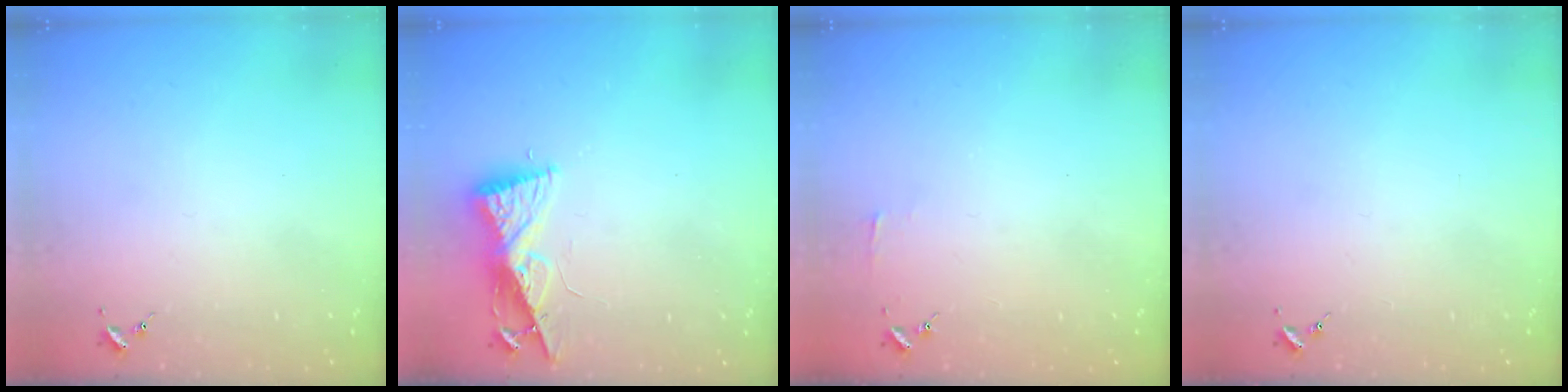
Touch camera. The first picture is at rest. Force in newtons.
{"total": 8.4, "press": 8.4, "slide": 0.8}
{"total": 2.9, "press": 2.9, "slide": 0.3}
{"total": 0.0}